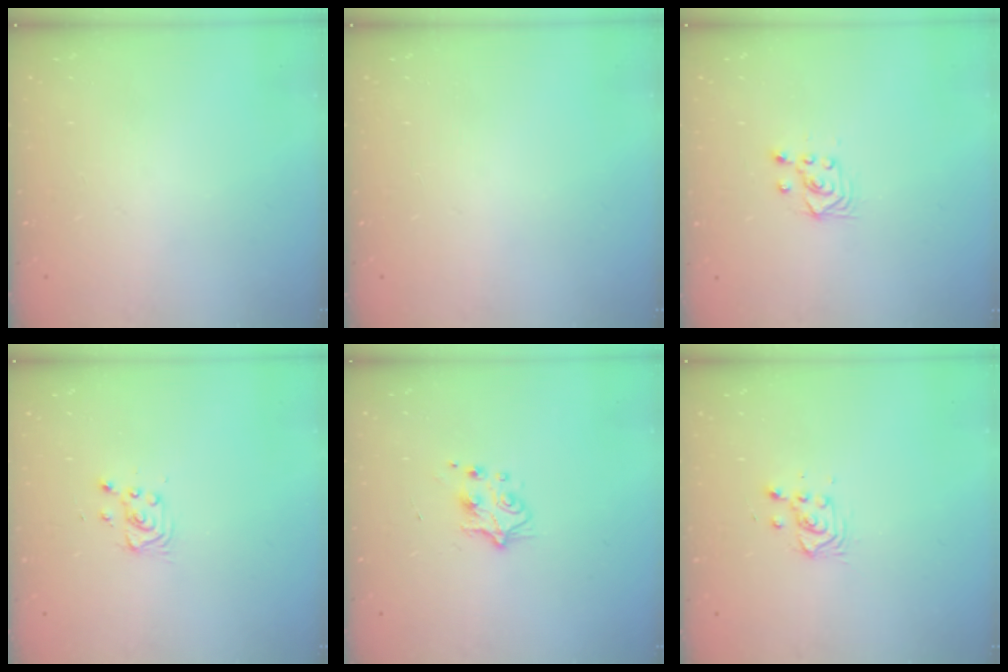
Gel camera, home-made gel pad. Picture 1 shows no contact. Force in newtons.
{"total": 0.0}
{"total": 3.6, "press": 3.3, "slide": 1.5}
{"total": 2.8, "press": 2.8, "slide": 0.4}
{"total": 5.5, "press": 5.4, "slide": 0.7}
{"total": 3.6, "press": 3.6, "slide": 0.1}